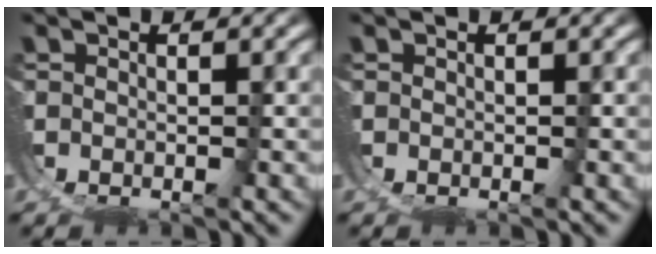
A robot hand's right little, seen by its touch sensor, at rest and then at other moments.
{"total": 0.0}